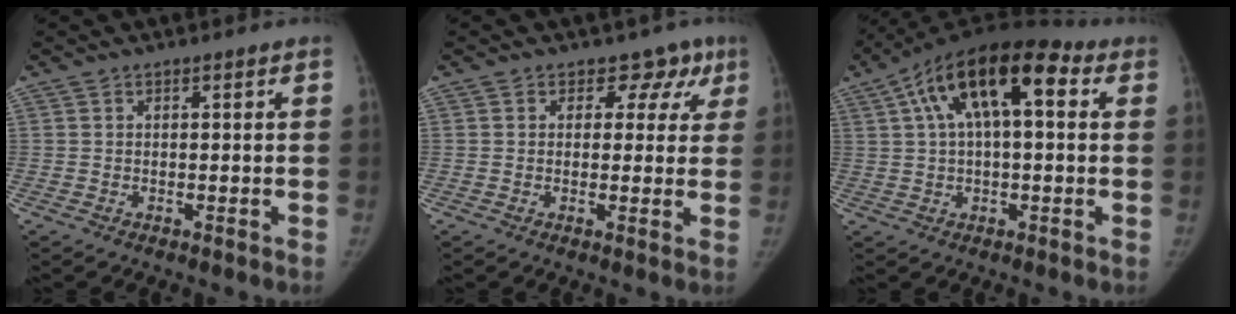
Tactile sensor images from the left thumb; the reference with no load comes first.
{"total": 5.7, "force": [3.2, 4.6, 1.2], "torque": [0.031, -0.007, 0.025]}
{"total": 17.7, "force": [5.6, 8.1, 14.7], "torque": [-0.236, 0.036, 0.080]}